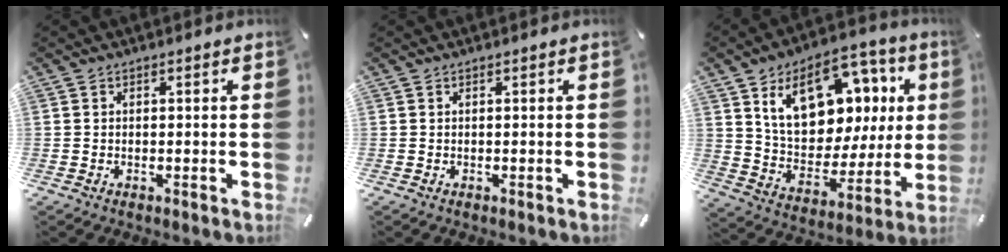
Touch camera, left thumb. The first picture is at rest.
{"total": 0.0}
{"total": 18.4, "force": [8.4, 12.3, 10.8], "torque": [-0.168, -0.043, 0.153]}